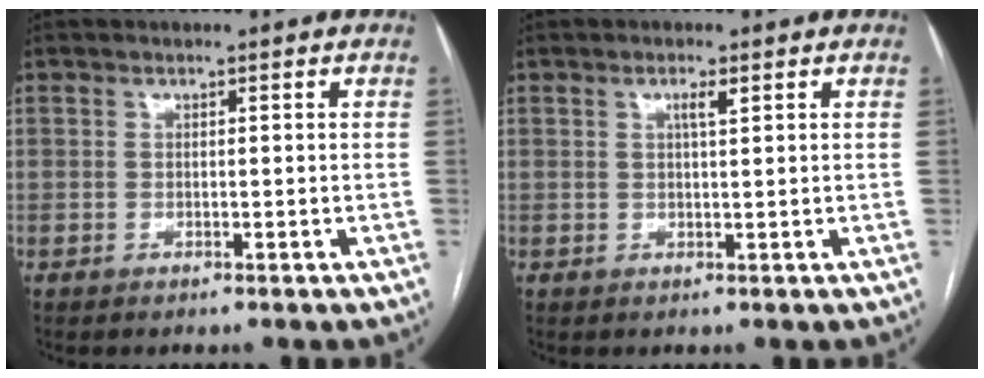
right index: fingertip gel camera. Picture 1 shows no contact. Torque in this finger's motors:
{"motor_torque": [0.01, 0.00, 0.03, 0.04]}